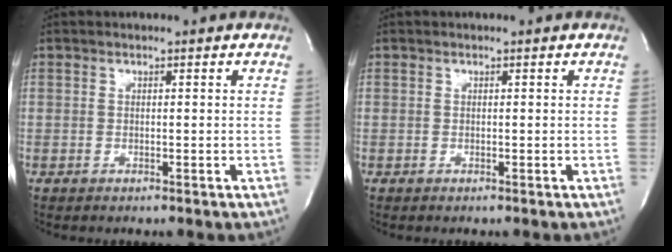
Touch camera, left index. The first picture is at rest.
{"total": 0.0}